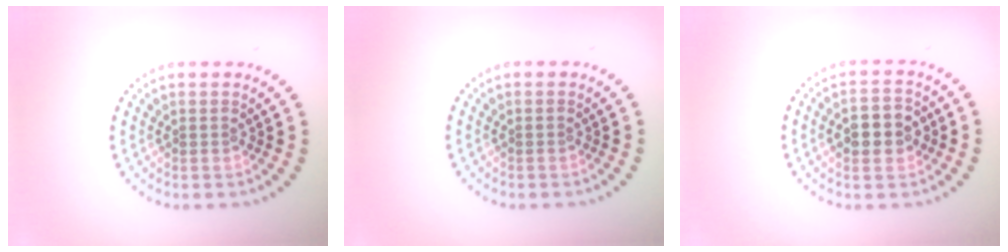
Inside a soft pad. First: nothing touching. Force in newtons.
{"total": 0.0}
{"total": 3.7, "press": 3.7, "slide": 0.4}